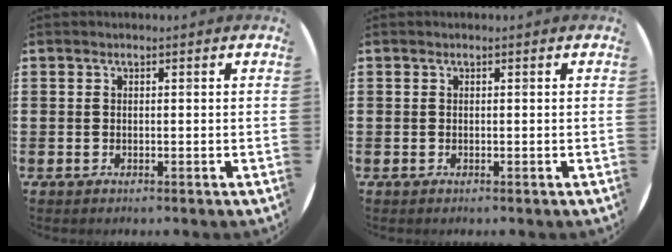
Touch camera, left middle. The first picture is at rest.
{"total": 0.0}